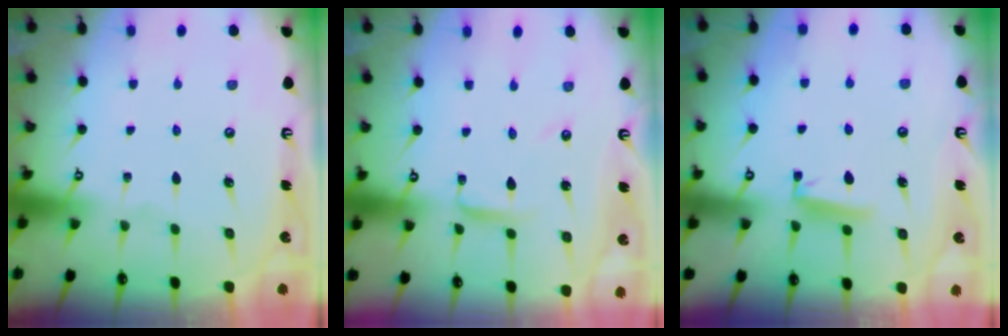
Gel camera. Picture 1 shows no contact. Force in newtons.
{"total": 2.9, "press": 2.9, "slide": 0.2}
{"total": 5.2, "press": 5.2, "slide": 0.9}